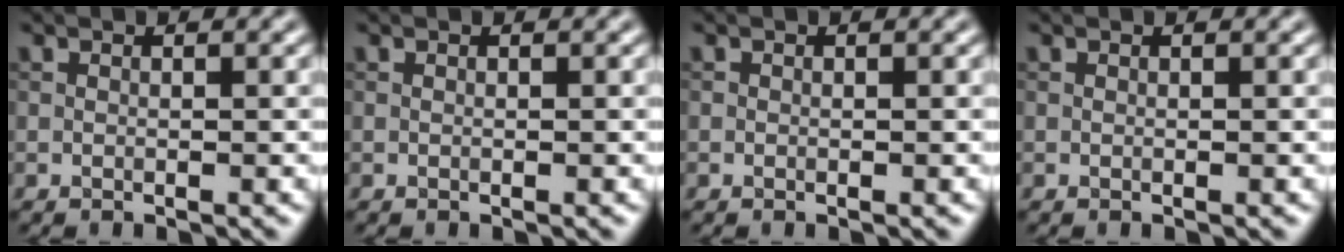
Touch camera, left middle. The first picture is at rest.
{"total": 0.0}
{"total": 0.0}
{"total": 0.0}